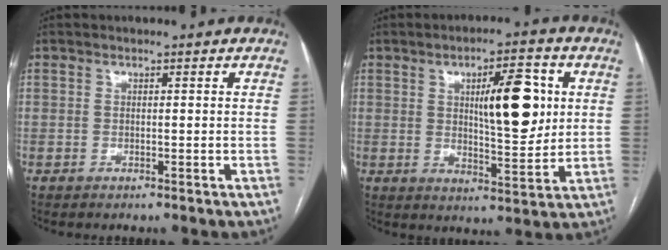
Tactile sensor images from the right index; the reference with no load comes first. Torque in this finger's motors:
{"motor_torque": [0.44, 0.14, 0.53, 0.09]}